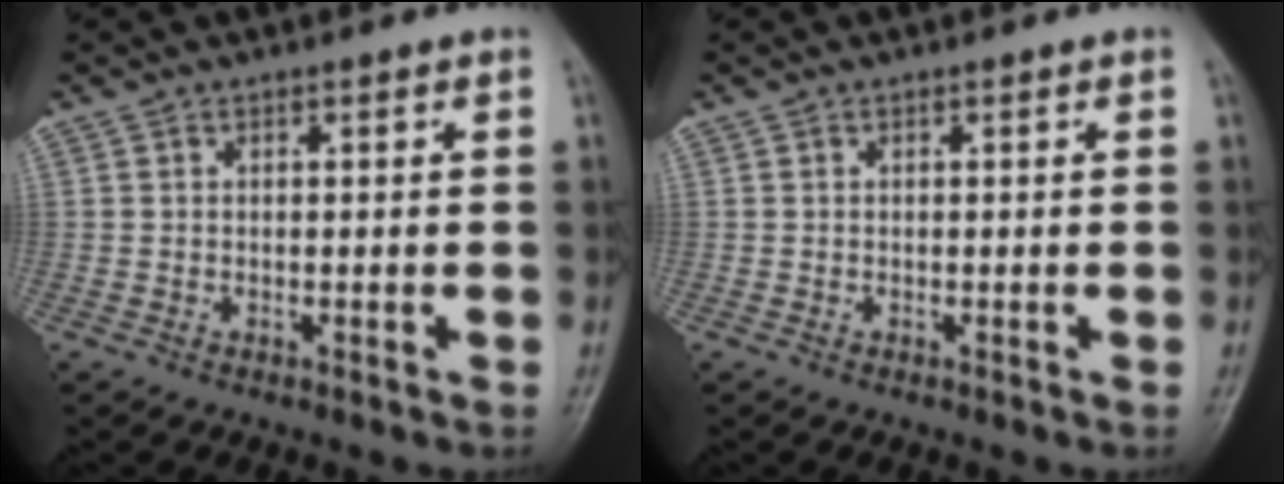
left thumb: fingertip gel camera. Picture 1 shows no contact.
{"total": 0.0}